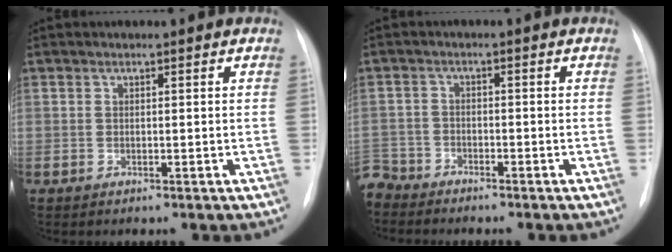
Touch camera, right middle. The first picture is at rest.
{"total": 5.1, "force": [-4.8, 1.5, -0.3], "torque": [0.014, -0.009, -0.097]}